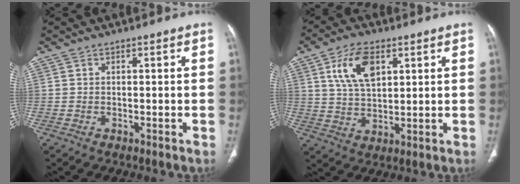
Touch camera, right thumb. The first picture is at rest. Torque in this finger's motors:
{"motor_torque": [1.39, 1.44, 0.51, -0.35, 0.07]}